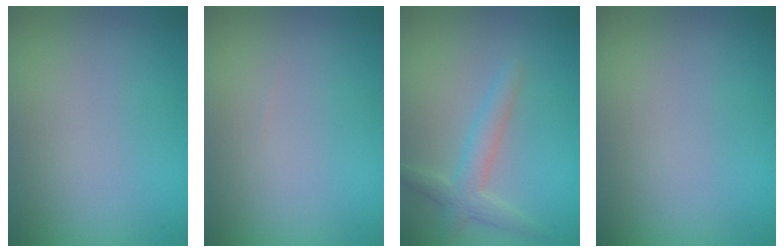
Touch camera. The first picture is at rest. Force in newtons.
{"total": 0.0}
{"total": 2.7, "press": 2.7, "slide": 0.3}
{"total": 0.0}